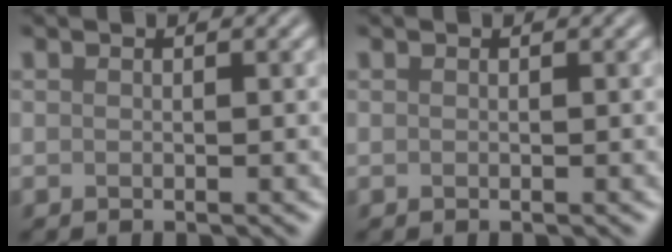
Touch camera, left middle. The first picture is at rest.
{"total": 0.0}